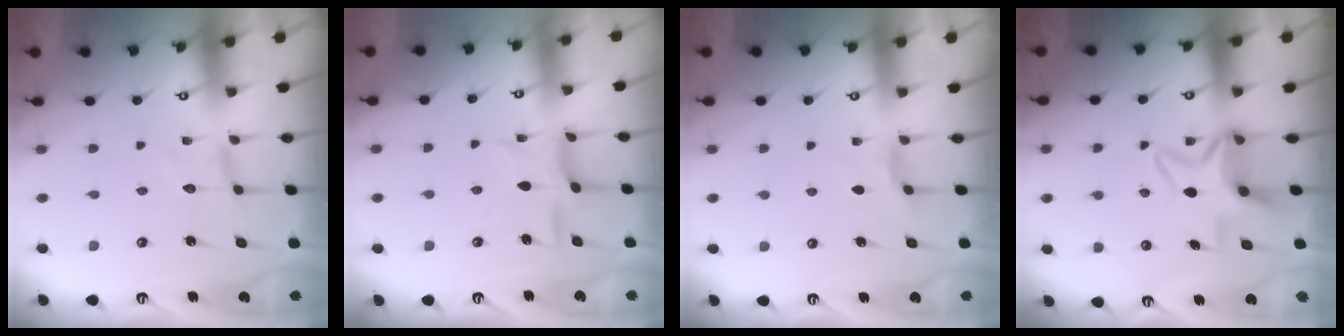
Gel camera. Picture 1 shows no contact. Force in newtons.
{"total": 9.7, "press": 9.6, "slide": 0.7}
{"total": 3.3, "press": 3.3, "slide": 0.6}
{"total": 7.2, "press": 7.1, "slide": 1.1}